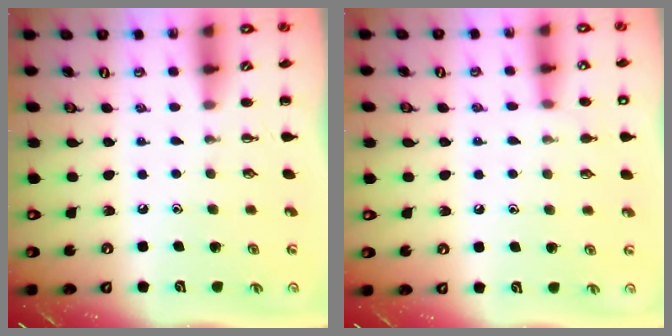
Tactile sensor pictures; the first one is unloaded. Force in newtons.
{"total": 7.0, "press": 6.9, "slide": 1.6}